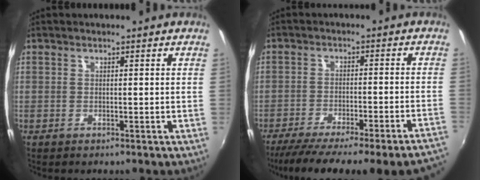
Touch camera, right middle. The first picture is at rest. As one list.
[{"total": 18.9, "force": [-16.5, 0.1, 9.2], "torque": [-0.145, -0.042, -0.232]}]